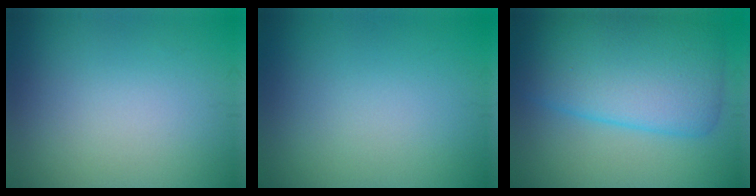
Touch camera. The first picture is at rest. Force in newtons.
{"total": 0.0}
{"total": 9.0, "press": 9.0, "slide": 0.4}